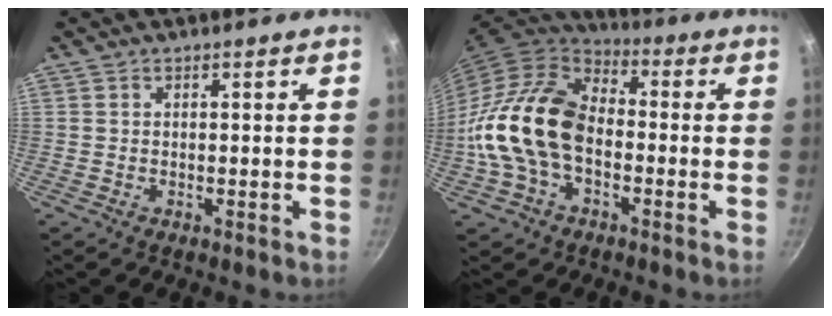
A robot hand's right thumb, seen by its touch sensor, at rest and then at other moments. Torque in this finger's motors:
{"motor_torque": [2.33, 2.67, 1.41, -1.36, 0.27]}